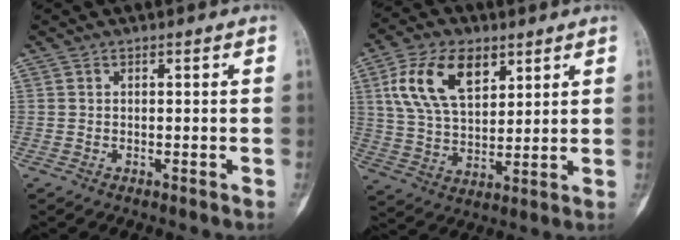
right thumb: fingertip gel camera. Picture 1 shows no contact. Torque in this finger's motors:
{"motor_torque": [-0.56, 0.94, 0.72, 0.14, 0.16]}